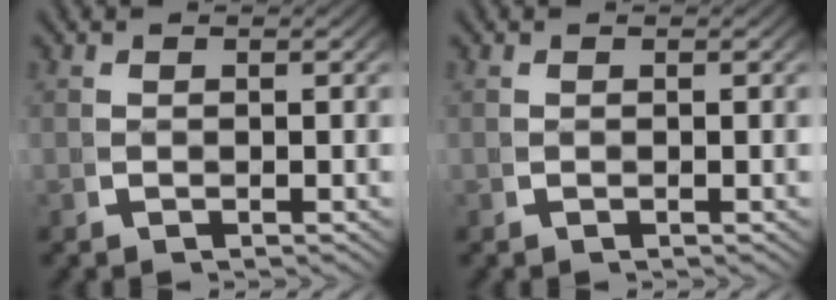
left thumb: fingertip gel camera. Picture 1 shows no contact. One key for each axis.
{"total": 0.0}